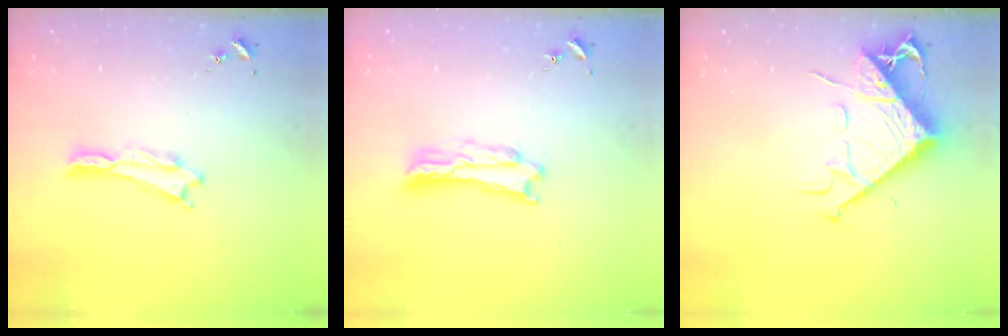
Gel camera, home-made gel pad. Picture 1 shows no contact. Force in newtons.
{"total": 1.7, "press": 1.7, "slide": 0.3}
{"total": 9.2, "press": 9.1, "slide": 1.2}